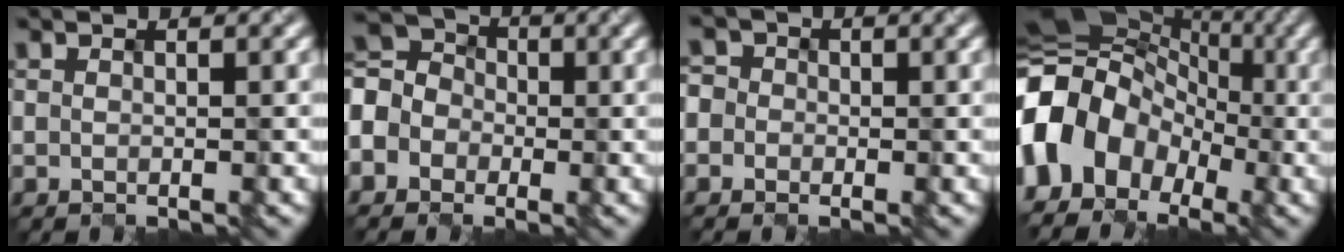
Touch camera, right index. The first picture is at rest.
{"total": 5.3, "force": [-3.0, 4.3, 0.8], "torque": [-0.040, 0.003, -0.052]}
{"total": 1.9, "force": [-0.6, 1.7, -0.2], "torque": [-0.004, 0.004, -0.008]}
{"total": 10.3, "force": [-4.2, 8.5, 4.2], "torque": [-0.098, -0.002, -0.075]}